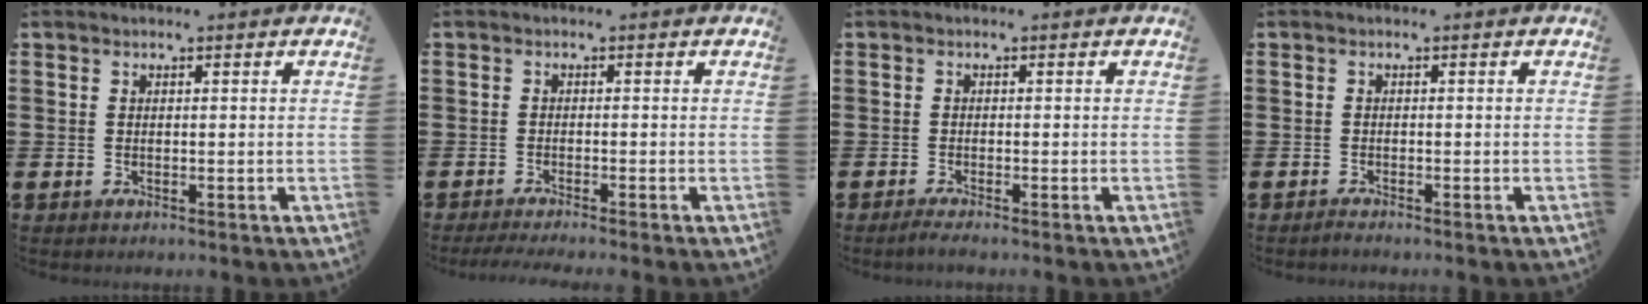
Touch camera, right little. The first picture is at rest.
{"total": 1.3, "force": [-0.9, 0.0, 0.8], "torque": [-0.012, 0.000, -0.018]}
{"total": 1.0, "force": [-0.6, 0.0, 0.7], "torque": [-0.012, -0.003, -0.012]}
{"total": 0.6, "force": [-0.5, 0.0, 0.3], "torque": [-0.006, -0.003, -0.010]}